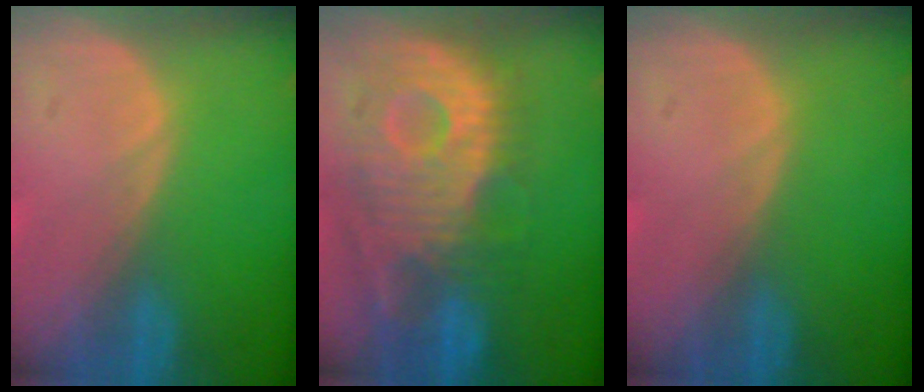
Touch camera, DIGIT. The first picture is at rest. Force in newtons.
{"total": 11.9, "press": 10.7, "slide": 5.2}
{"total": 0.0}